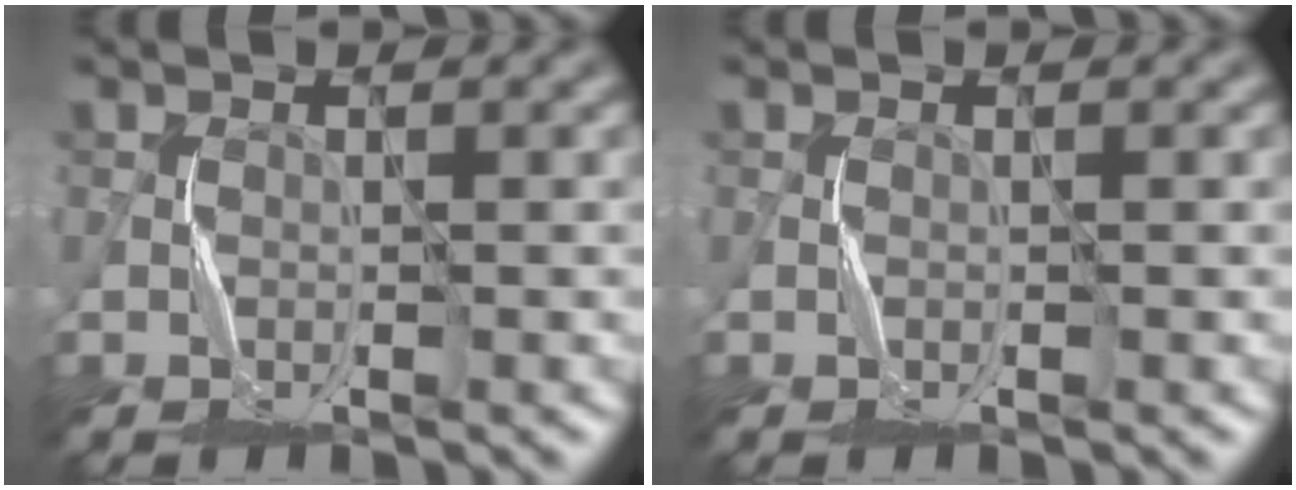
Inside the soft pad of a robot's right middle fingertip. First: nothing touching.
{"total": 0.0}